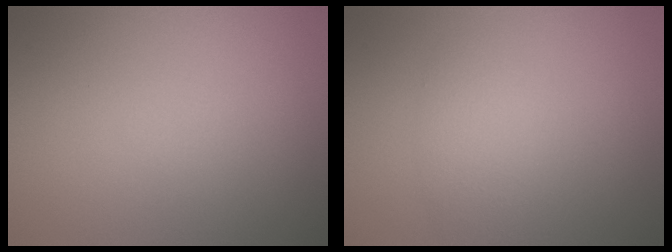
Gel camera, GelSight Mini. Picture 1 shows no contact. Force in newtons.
{"total": 2.1, "press": 2.1, "slide": 0.1}